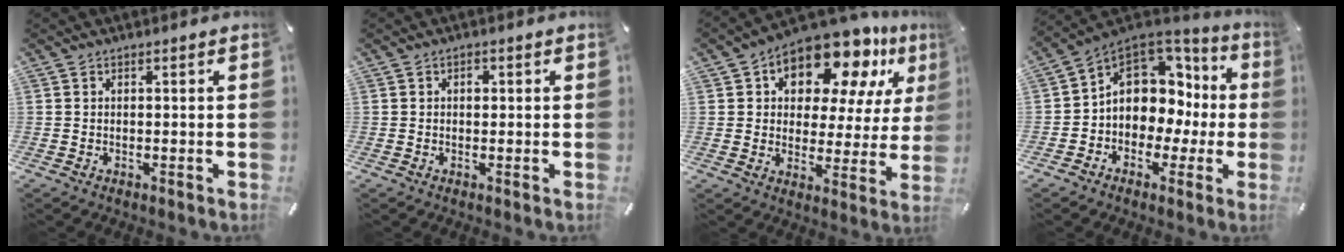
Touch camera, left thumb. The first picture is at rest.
{"total": 1.2, "force": [0.2, 1.0, 0.8], "torque": [0.000, -0.002, -0.001]}
{"total": 15.4, "force": [10.5, 8.1, 7.9], "torque": [-0.128, -0.074, 0.181]}
{"total": 10.7, "force": [2.6, 8.9, 5.3], "torque": [-0.088, -0.024, 0.051]}